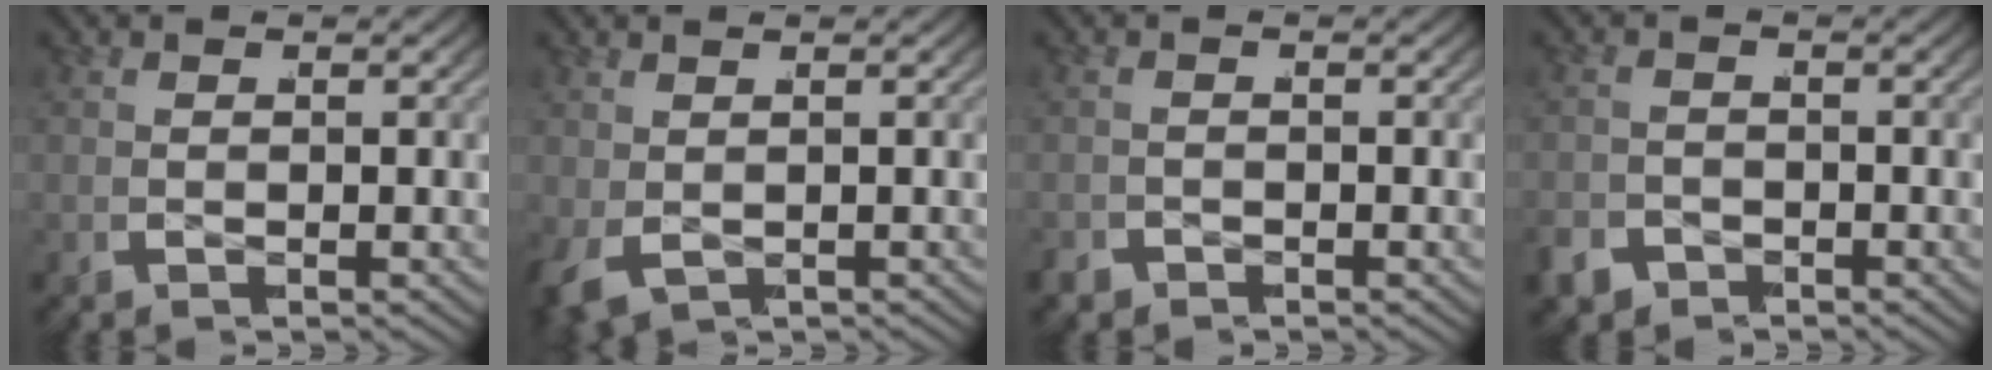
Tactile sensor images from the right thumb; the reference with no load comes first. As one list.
[{"total": 1.3, "force": [-0.4, 1.0, 0.6], "torque": [-0.018, -0.006, -0.001]}, {"total": 1.0, "force": [-0.9, 0.6, -0.1], "torque": [0.006, 0.003, -0.019]}, {"total": 2.7, "force": [-1.8, 2.0, 0.3], "torque": [-0.009, -0.003, -0.031]}]